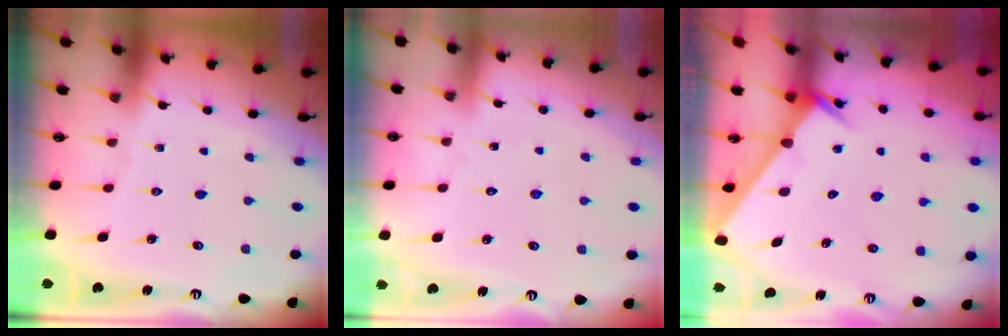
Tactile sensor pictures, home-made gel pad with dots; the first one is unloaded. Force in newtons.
{"total": 2.8, "press": 2.8, "slide": 0.3}
{"total": 2.6, "press": 2.6, "slide": 0.0}